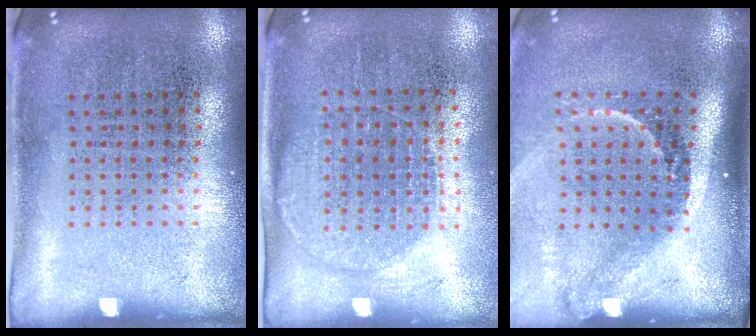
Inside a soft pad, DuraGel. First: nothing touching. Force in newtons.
{"total": 1.3, "press": 1.2, "slide": 0.5}
{"total": 2.2, "press": 1.5, "slide": 1.7}